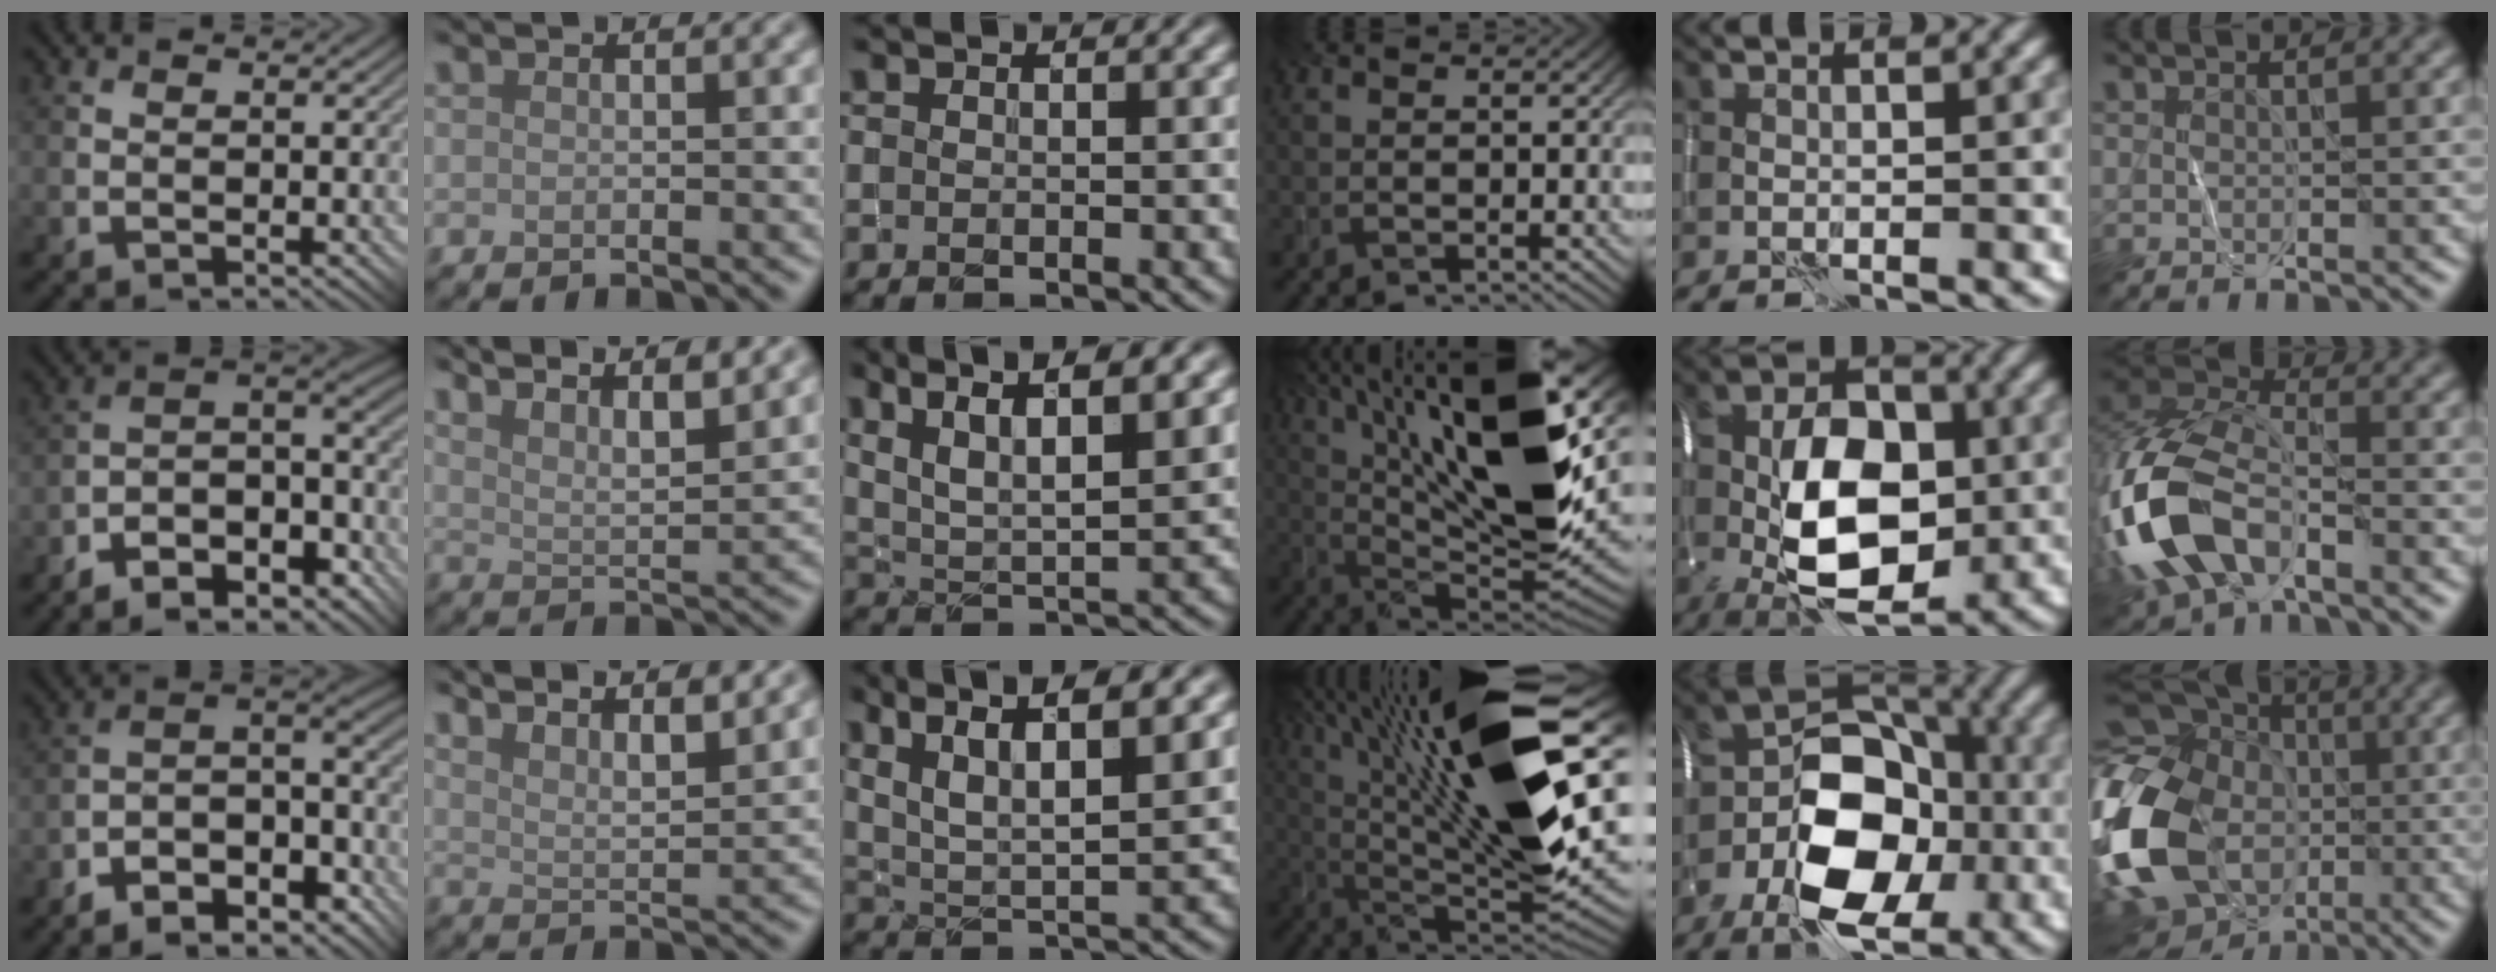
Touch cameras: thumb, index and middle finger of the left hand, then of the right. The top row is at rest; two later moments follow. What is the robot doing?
{"motion": "wrap", "object": "yarn"}